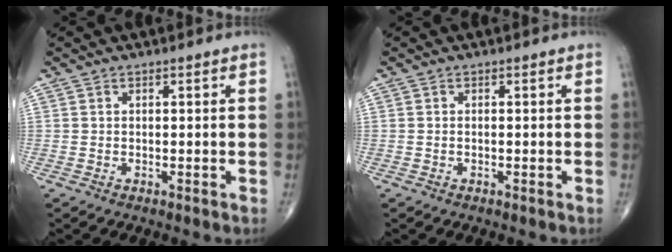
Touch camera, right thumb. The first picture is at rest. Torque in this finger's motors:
{"motor_torque": [-0.24, 0.00, -0.40, -0.17, 0.02]}